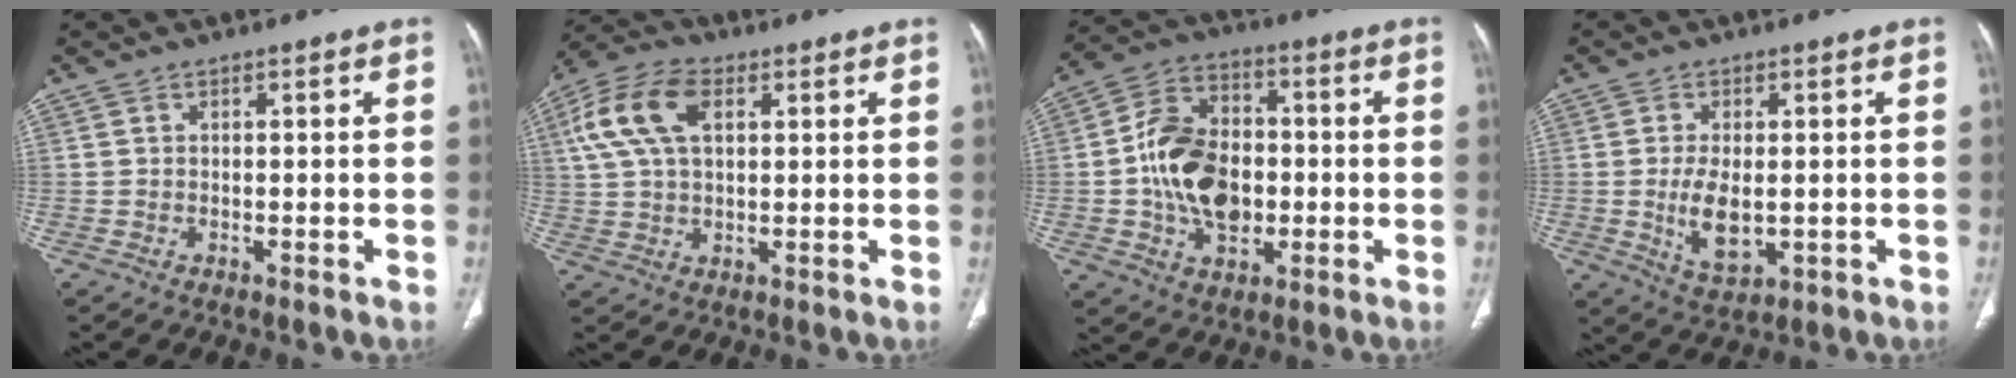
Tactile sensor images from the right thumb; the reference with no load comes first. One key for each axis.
{"total": 11.9, "fx": 3.9, "fy": 6.9, "fz": 8.9, "tx": -0.183, "ty": 0.018, "tz": 0.070}
{"total": 15.3, "fx": -1.5, "fy": 10.8, "fz": 10.8, "tx": -0.168, "ty": 0.024, "tz": -0.024}
{"total": 7.2, "fx": -0.6, "fy": 3.8, "fz": 6.1, "tx": -0.111, "ty": -0.013, "tz": 0.001}